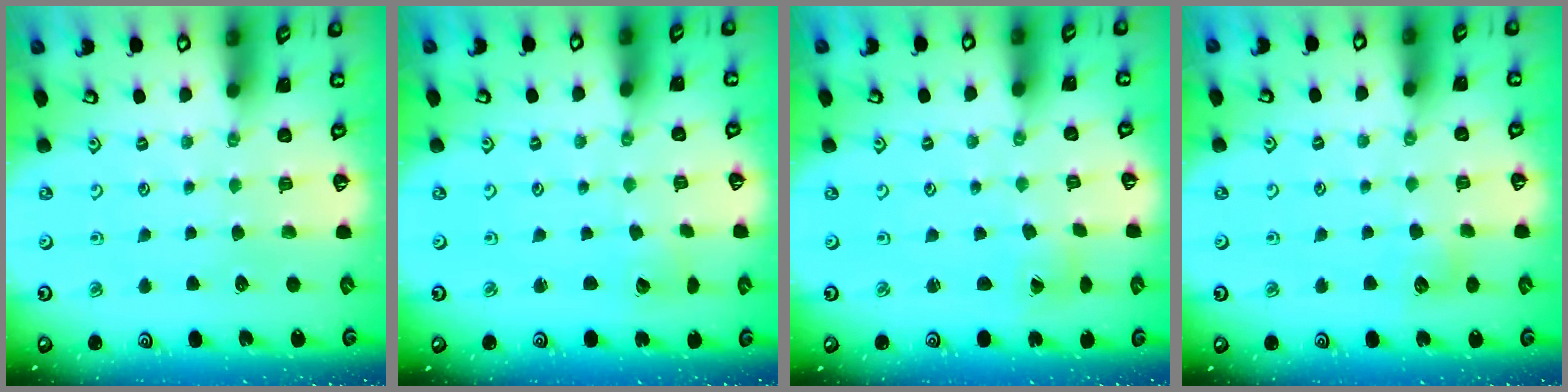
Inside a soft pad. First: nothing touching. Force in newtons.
{"total": 2.5, "press": 2.5, "slide": 0.2}
{"total": 0.0}
{"total": 5.8, "press": 5.8, "slide": 0.9}